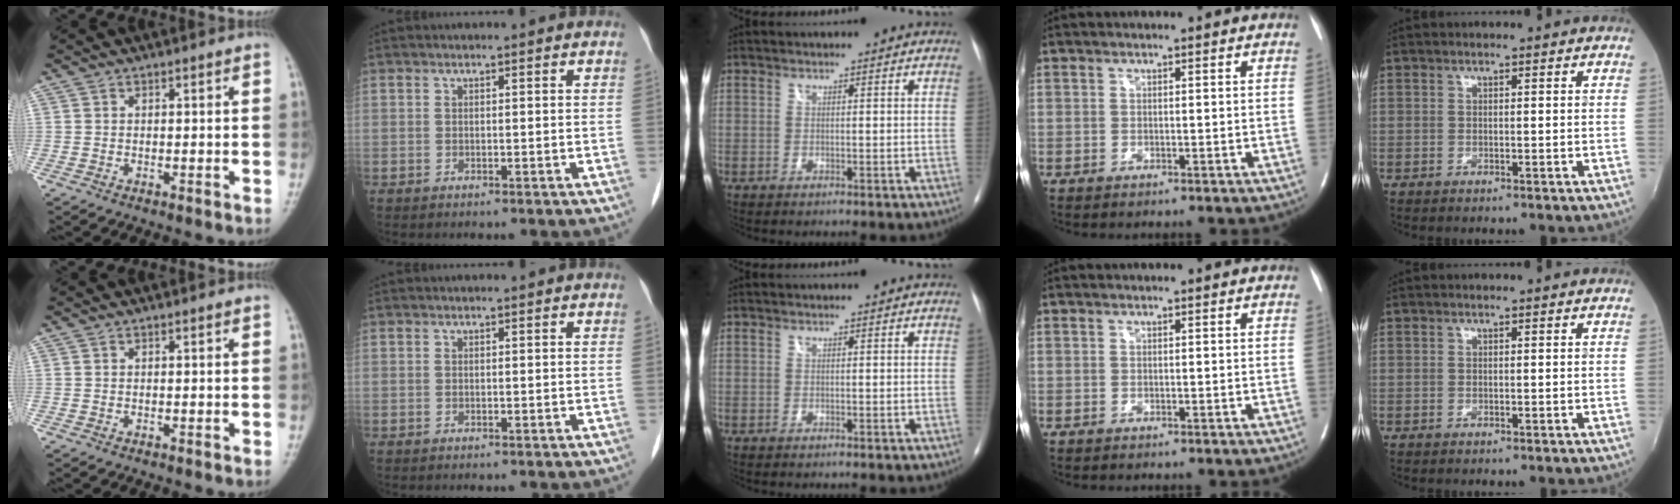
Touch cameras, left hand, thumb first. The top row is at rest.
{}